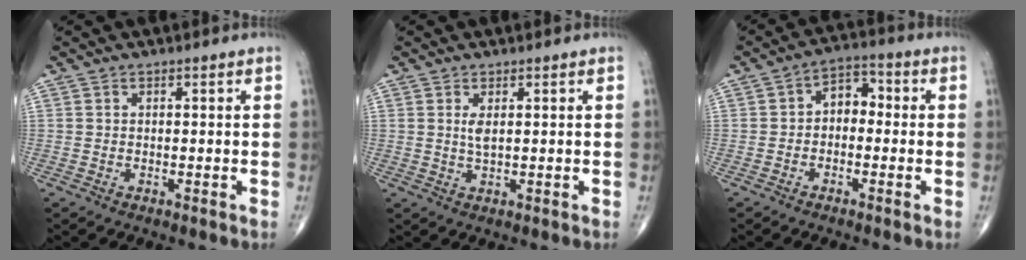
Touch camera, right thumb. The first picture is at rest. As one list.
[{"total": 2.1, "force": [0.6, 0.6, 1.9], "torque": [-0.040, -0.006, 0.018]}, {"total": 5.6, "force": [-0.4, 3.8, 4.0], "torque": [-0.039, 0.026, -0.020]}]